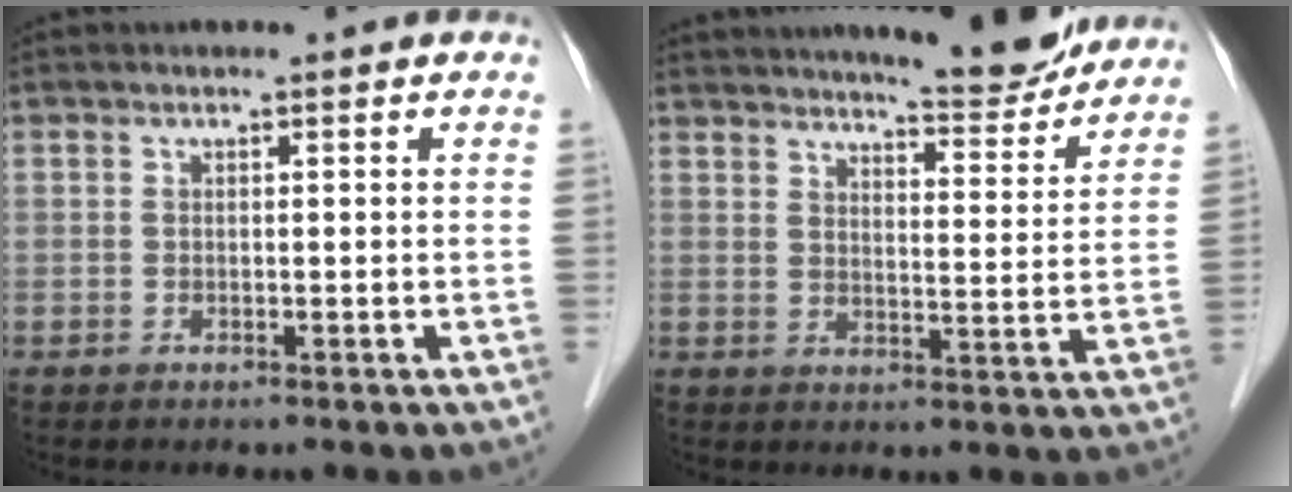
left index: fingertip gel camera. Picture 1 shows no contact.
{"total": 10.6, "force": [9.8, 1.0, 4.0], "torque": [-0.057, -0.011, 0.131]}